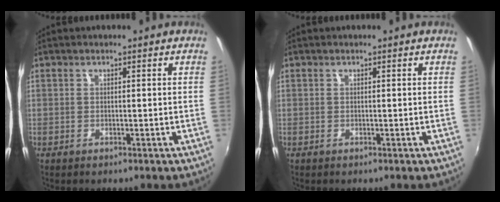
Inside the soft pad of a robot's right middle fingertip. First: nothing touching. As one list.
[{"total": 0.0}]